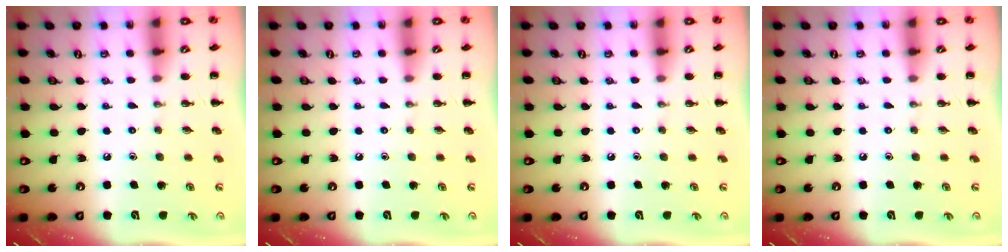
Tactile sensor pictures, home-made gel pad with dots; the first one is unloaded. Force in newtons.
{"total": 0.0}
{"total": 0.0}
{"total": 0.0}